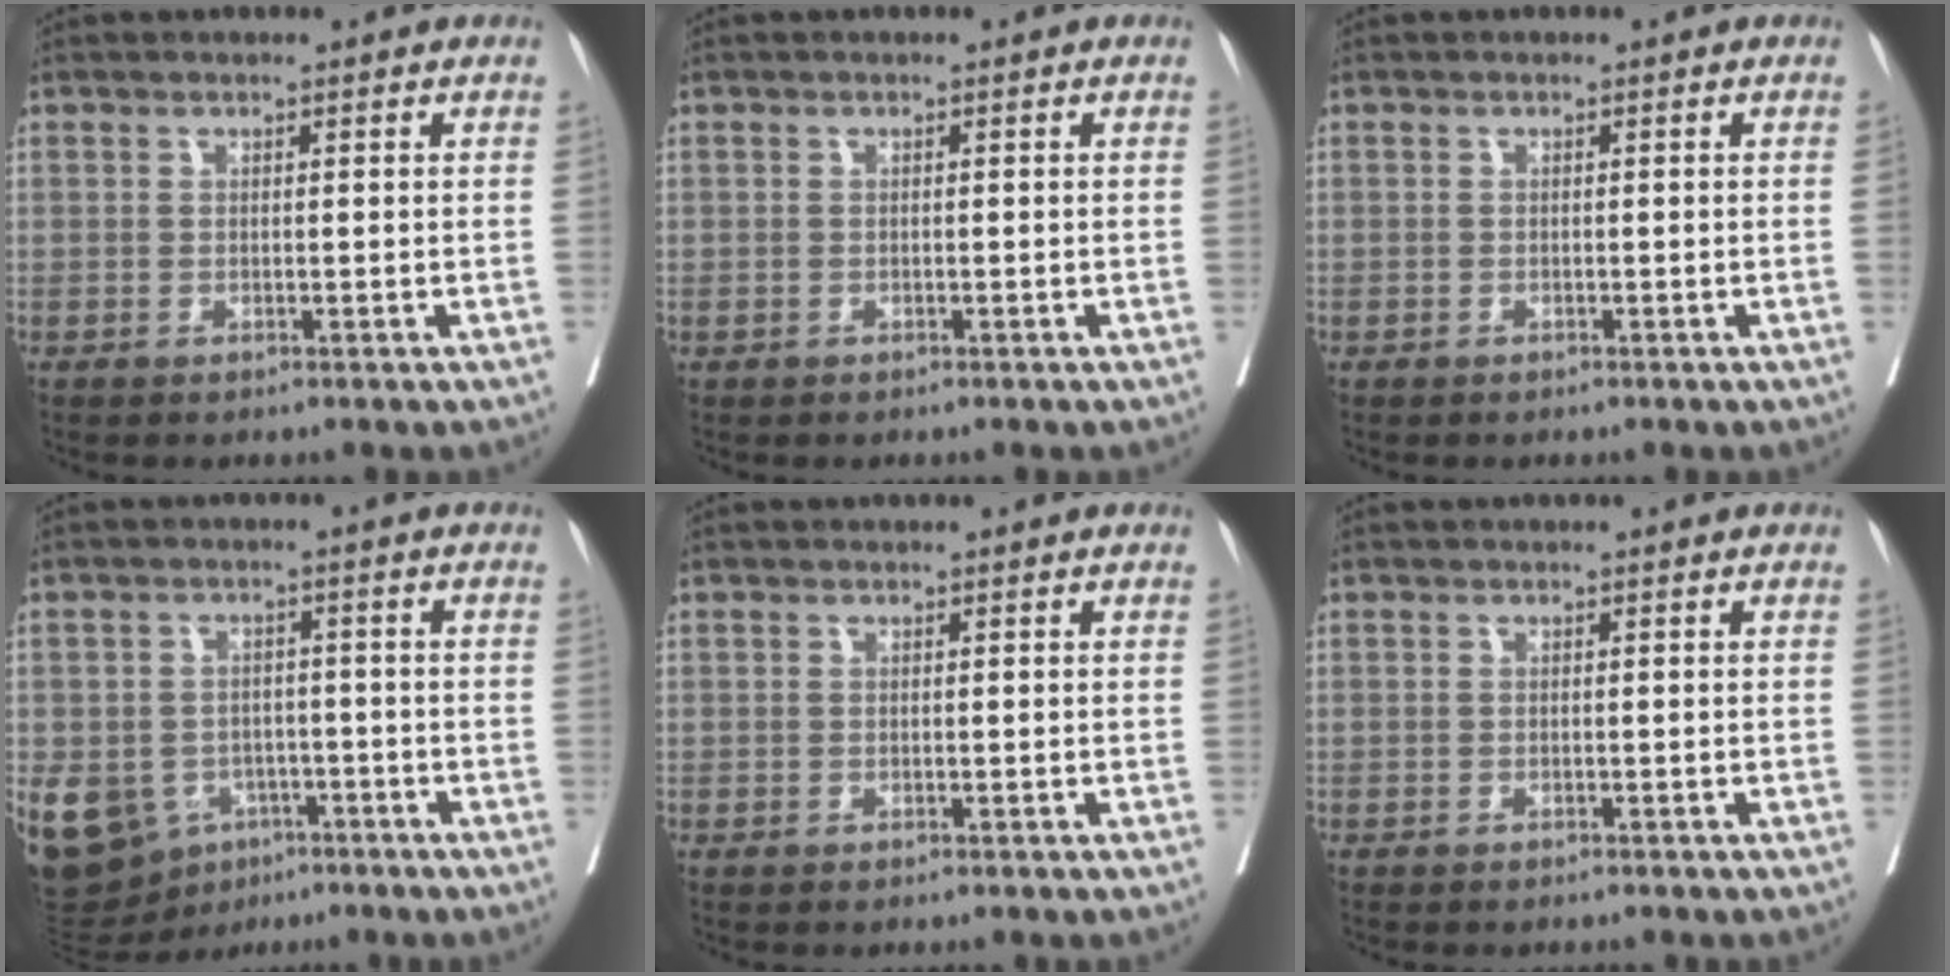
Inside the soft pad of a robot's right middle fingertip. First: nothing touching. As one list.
[{"total": 0.0}, {"total": 0.0}, {"total": 18.1, "force": [-7.6, 14.2, 8.2], "torque": [-0.224, 0.001, -0.102]}, {"total": 0.0}, {"total": 1.0, "force": [-0.9, 0.1, 0.4], "torque": [-0.006, -0.002, -0.013]}]